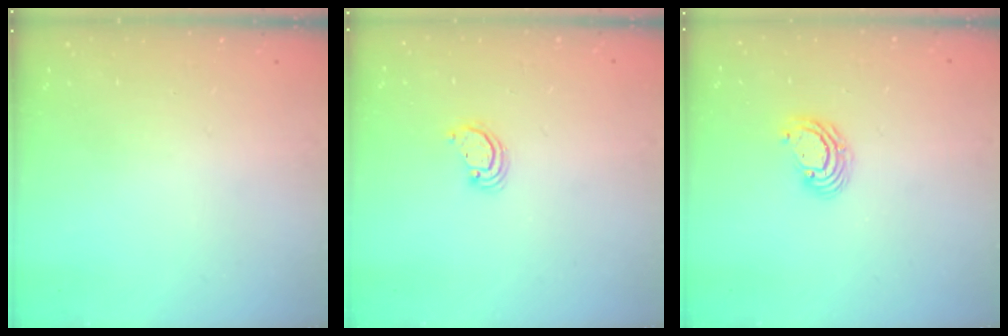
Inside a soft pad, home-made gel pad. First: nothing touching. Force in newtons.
{"total": 2.8, "press": 2.8, "slide": 0.2}
{"total": 4.9, "press": 4.8, "slide": 0.2}